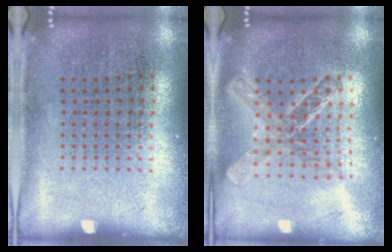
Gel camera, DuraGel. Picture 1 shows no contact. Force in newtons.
{"total": 1.9, "press": 1.7, "slide": 1.0}